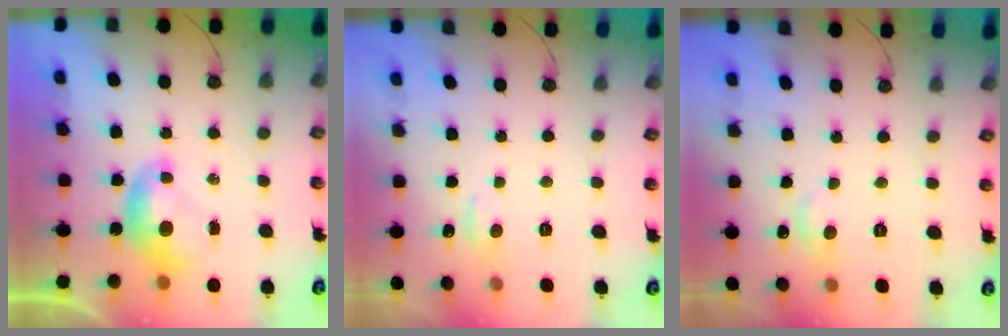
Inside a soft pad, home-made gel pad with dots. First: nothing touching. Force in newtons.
{"total": 1.0, "press": 0.7, "slide": 0.7}
{"total": 0.8, "press": 0.3, "slide": 0.7}